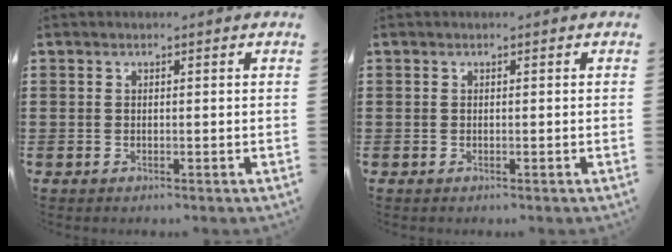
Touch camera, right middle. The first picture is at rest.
{"total": 0.0}